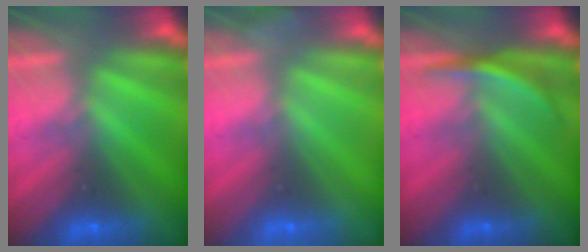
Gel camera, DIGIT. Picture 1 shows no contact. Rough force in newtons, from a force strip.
{"total": 2.3}
{"total": 3.4}